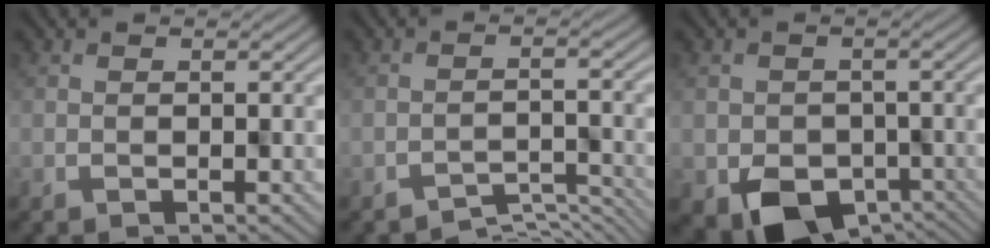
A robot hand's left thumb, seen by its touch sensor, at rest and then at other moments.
{"total": 3.9, "force": [-3.5, 1.0, 1.5], "torque": [-0.020, -0.003, -0.048]}
{"total": 7.5, "force": [-3.4, 5.5, 3.8], "torque": [-0.066, -0.036, -0.040]}